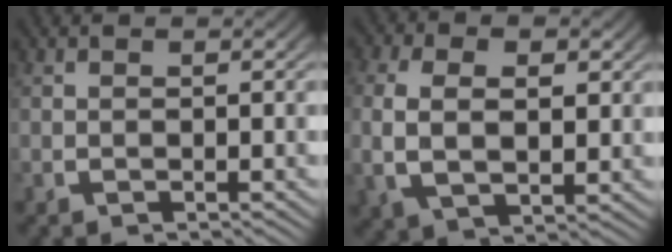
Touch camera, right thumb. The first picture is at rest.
{"total": 4.5, "force": [-0.8, 3.1, 3.2], "torque": [-0.098, -0.025, 0.004]}